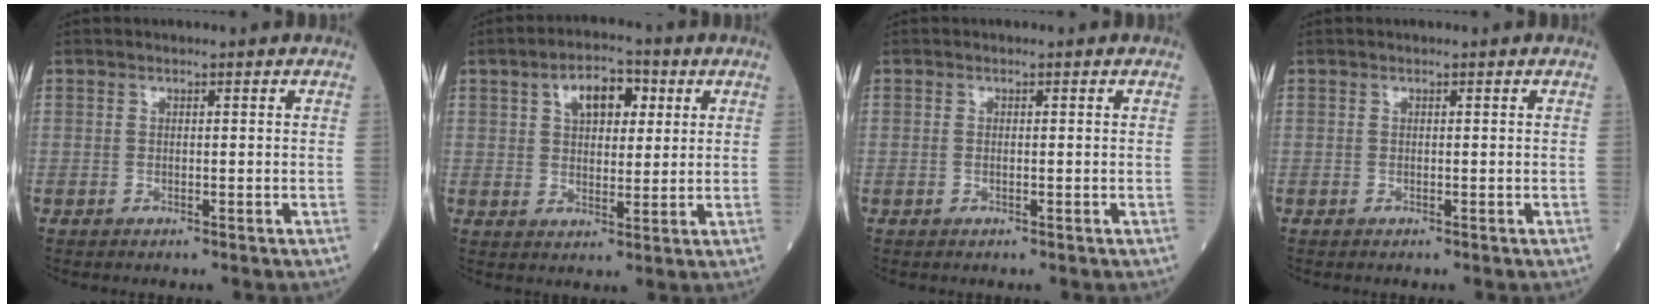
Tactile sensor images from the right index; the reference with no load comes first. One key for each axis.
{"total": 7.2, "fx": 2.8, "fy": 3.8, "fz": 5.5, "tx": -0.086, "ty": 0.017, "tz": 0.045}
{"total": 0.7, "fx": -0.1, "fy": 0.4, "fz": 0.6, "tx": -0.017, "ty": -0.001, "tz": -0.001}
{"total": 0.0}